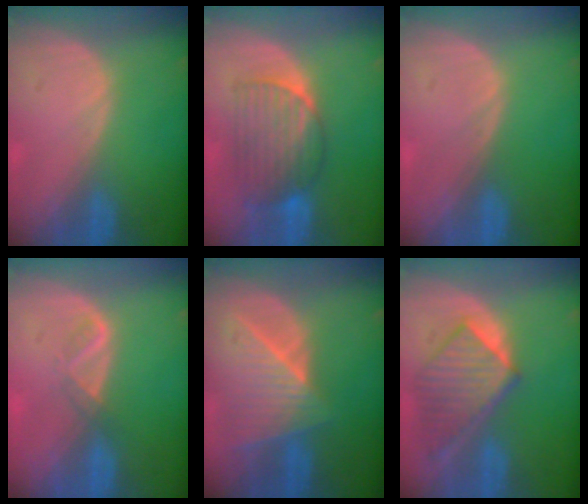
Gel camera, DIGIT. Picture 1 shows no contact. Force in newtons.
{"total": 7.1, "press": 7.1, "slide": 0.3}
{"total": 0.0}
{"total": 1.9, "press": 1.8, "slide": 0.7}
{"total": 8.6, "press": 7.7, "slide": 3.8}
{"total": 7.8, "press": 7.6, "slide": 1.8}